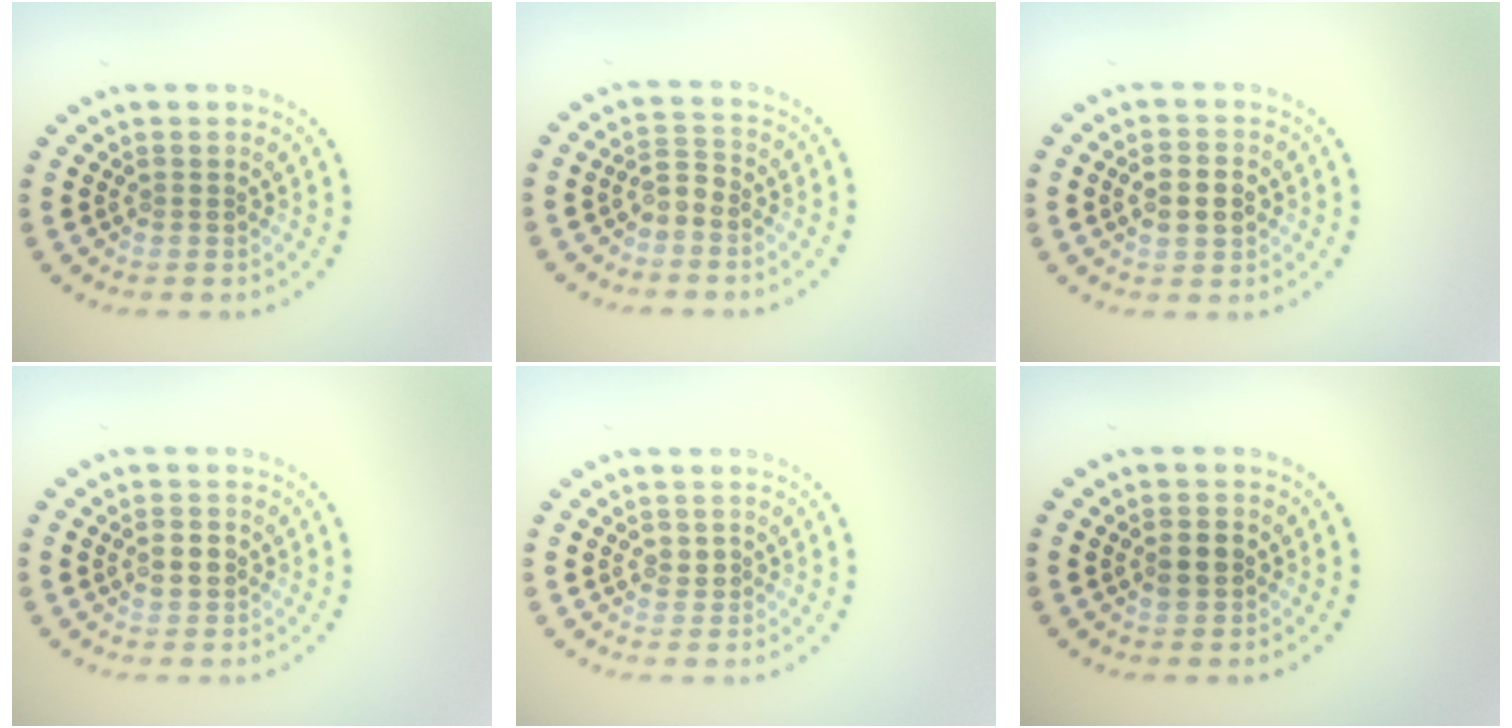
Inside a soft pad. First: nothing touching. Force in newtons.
{"total": 1.4, "press": 1.2, "slide": 0.8}
{"total": 3.2, "press": 3.2, "slide": 0.1}
{"total": 2.1, "press": 2.1, "slide": 0.2}
{"total": 1.0, "press": 1.0, "slide": 0.3}
{"total": 2.3, "press": 2.3, "slide": 0.1}